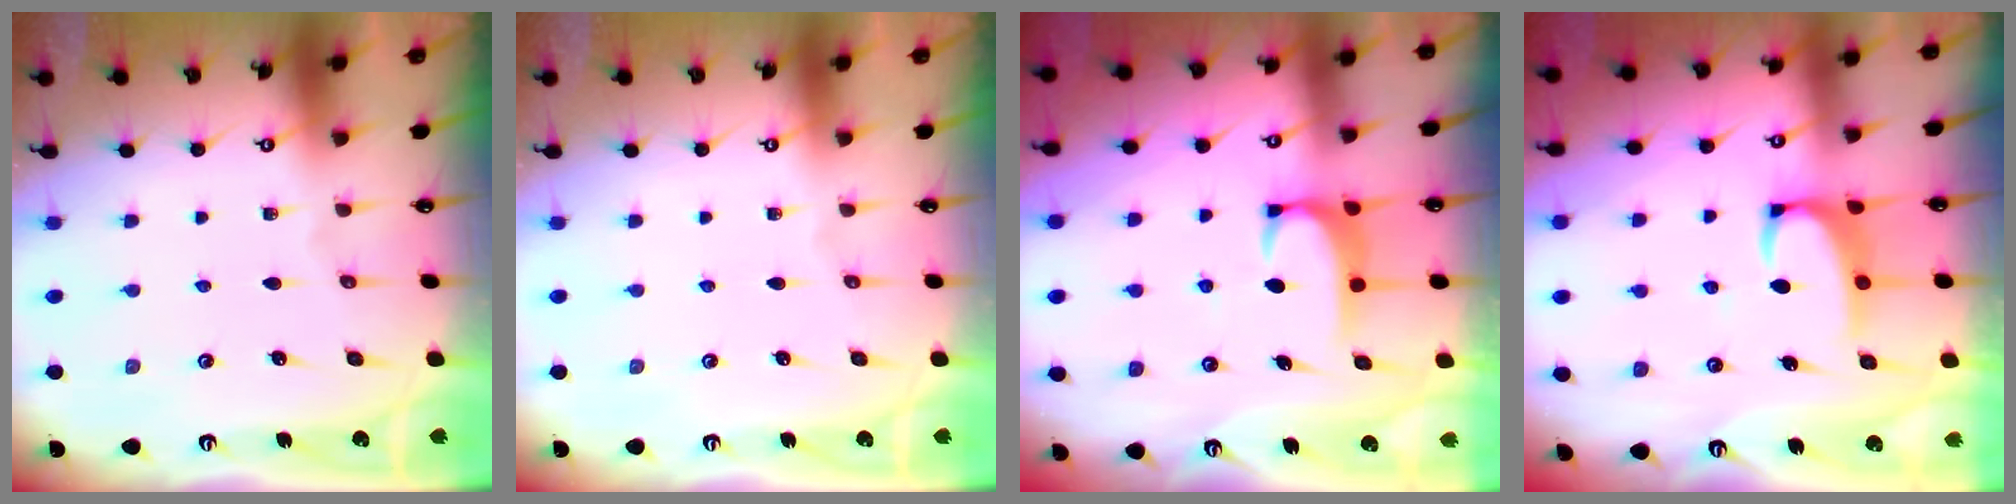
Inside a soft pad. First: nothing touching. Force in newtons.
{"total": 0.0}
{"total": 2.3, "press": 2.3, "slide": 0.6}
{"total": 3.5, "press": 3.5, "slide": 0.7}